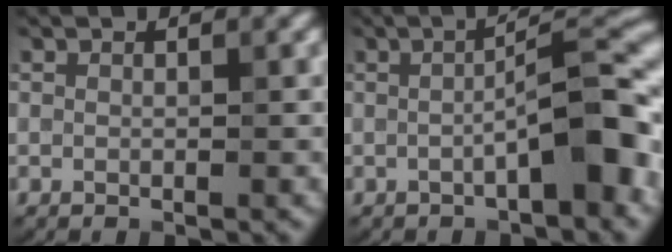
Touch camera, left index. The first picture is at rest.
{"total": 6.9, "force": [-1.3, 1.4, 6.6], "torque": [-0.088, 0.018, -0.024]}